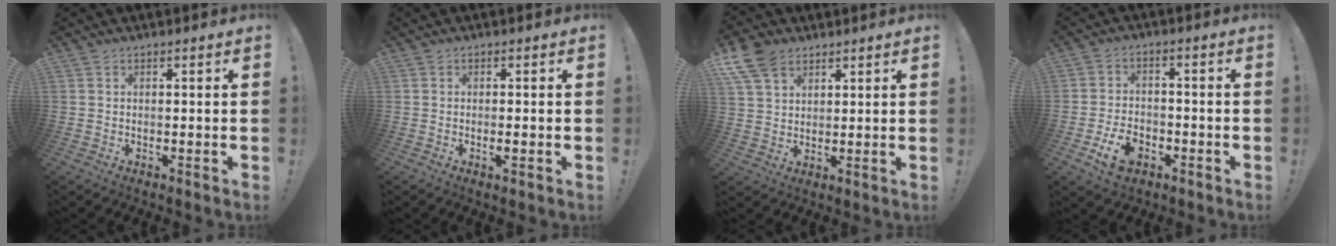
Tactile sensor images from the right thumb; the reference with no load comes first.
{"total": 1.5, "force": [-0.5, 0.1, 1.4], "torque": [-0.021, -0.001, -0.009]}
{"total": 9.2, "force": [5.8, 5.8, 4.3], "torque": [-0.090, -0.022, 0.114]}
{"total": 8.9, "force": [-4.7, 5.6, 5.0], "torque": [-0.086, 0.028, -0.081]}